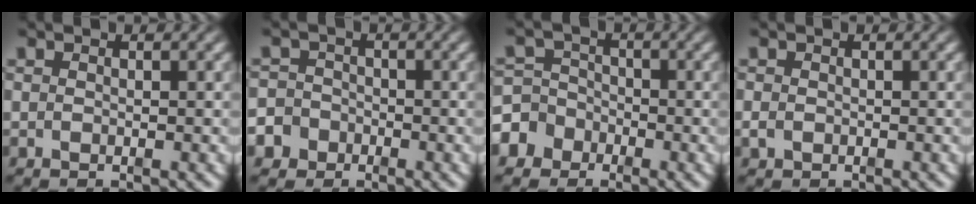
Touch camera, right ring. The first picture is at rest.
{"total": 4.4, "force": [-2.2, 3.8, 0.4], "torque": [-0.013, -0.017, -0.041]}
{"total": 5.6, "force": [-2.7, 4.7, 1.3], "torque": [-0.018, -0.016, -0.045]}
{"total": 0.6, "force": [-0.5, 0.3, 0.2], "torque": [-0.002, -0.003, -0.004]}